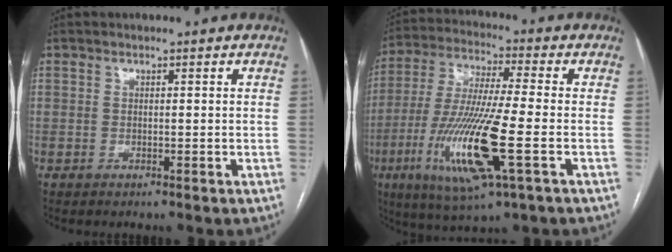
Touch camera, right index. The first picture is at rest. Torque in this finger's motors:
{"motor_torque": [2.14, 0.00, 1.05, 0.21]}